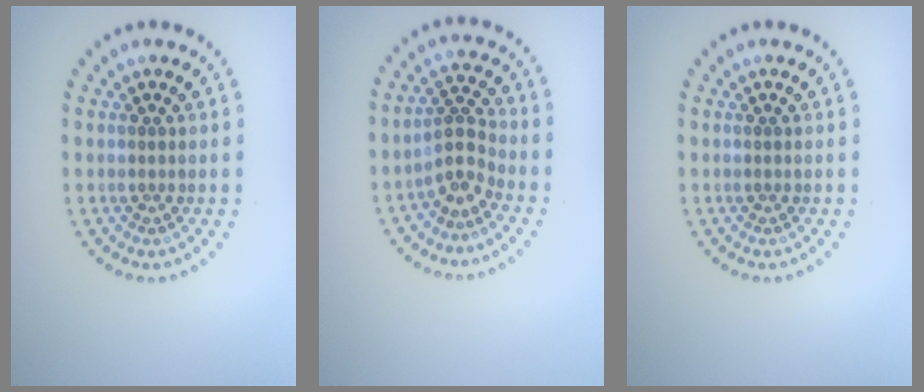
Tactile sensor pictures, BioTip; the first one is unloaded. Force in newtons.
{"total": 2.6, "press": 1.9, "slide": 1.8}
{"total": 0.0}